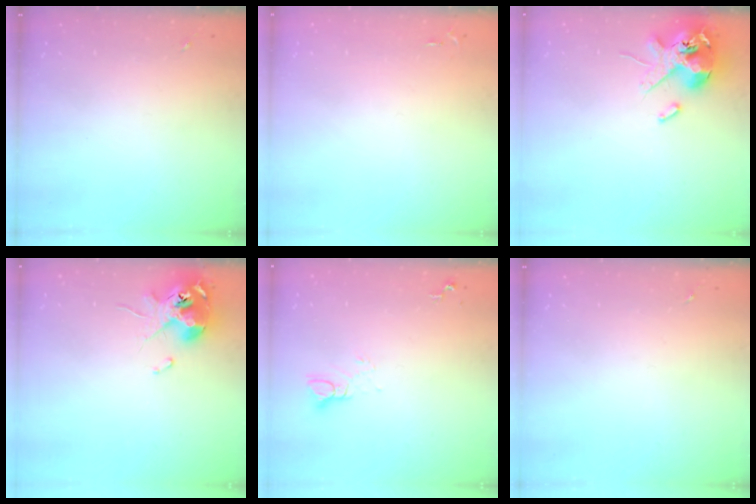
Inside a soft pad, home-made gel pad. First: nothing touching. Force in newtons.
{"total": 2.6, "press": 2.6, "slide": 0.4}
{"total": 14.1, "press": 13.9, "slide": 2.5}
{"total": 11.9, "press": 11.8, "slide": 1.2}
{"total": 3.9, "press": 3.9, "slide": 0.3}
{"total": 0.0}